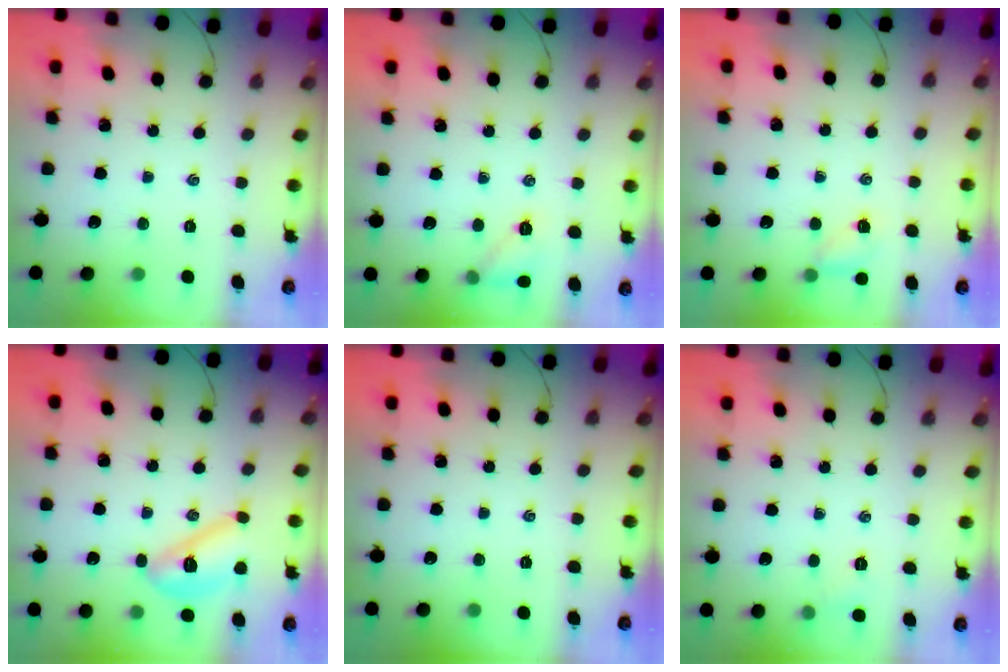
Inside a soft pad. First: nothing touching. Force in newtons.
{"total": 7.2, "press": 7.1, "slide": 1.4}
{"total": 5.2, "press": 5.0, "slide": 1.6}
{"total": 10.5, "press": 10.5, "slide": 0.3}
{"total": 0.0}
{"total": 3.8, "press": 3.6, "slide": 1.0}